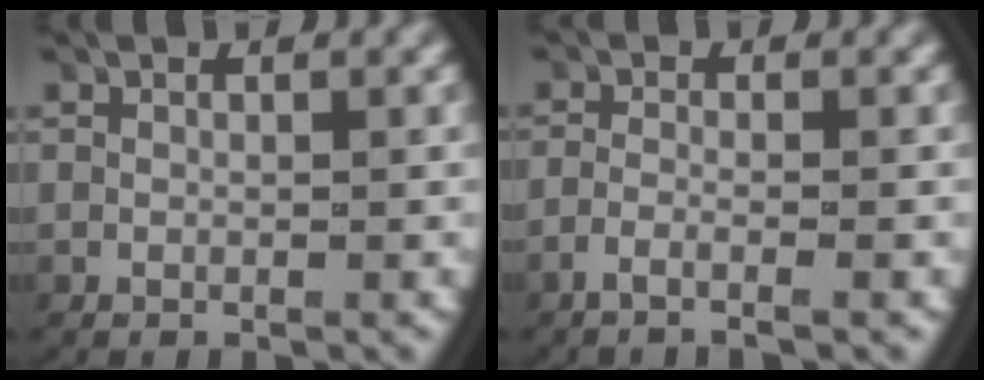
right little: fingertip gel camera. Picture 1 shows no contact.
{"total": 2.5, "force": [-1.9, -0.2, 1.6], "torque": [-0.042, -0.007, -0.032]}